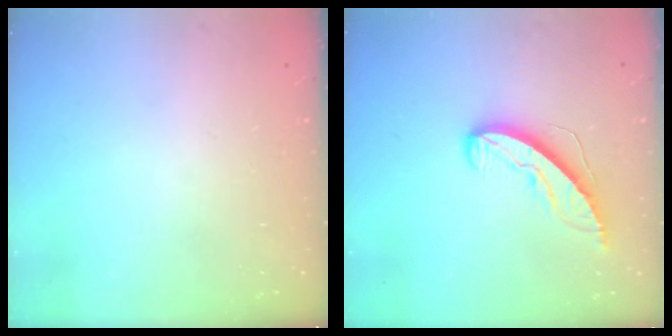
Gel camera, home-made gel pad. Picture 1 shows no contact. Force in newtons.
{"total": 8.3, "press": 8.3, "slide": 0.5}